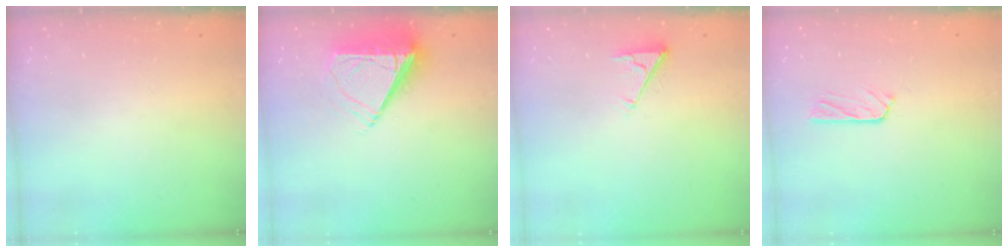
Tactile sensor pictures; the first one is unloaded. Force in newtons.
{"total": 8.5, "press": 8.4, "slide": 1.2}
{"total": 3.9, "press": 3.9, "slide": 0.6}
{"total": 4.6, "press": 4.6, "slide": 0.2}